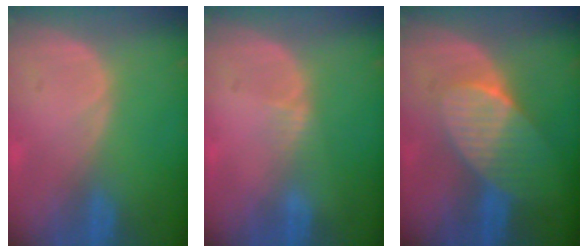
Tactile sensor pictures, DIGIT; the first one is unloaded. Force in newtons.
{"total": 1.3, "press": 1.1, "slide": 0.8}
{"total": 7.8, "press": 7.0, "slide": 3.4}